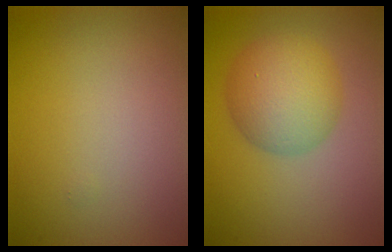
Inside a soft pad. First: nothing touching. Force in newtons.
{"total": 5.5, "press": 5.5, "slide": 0.1}